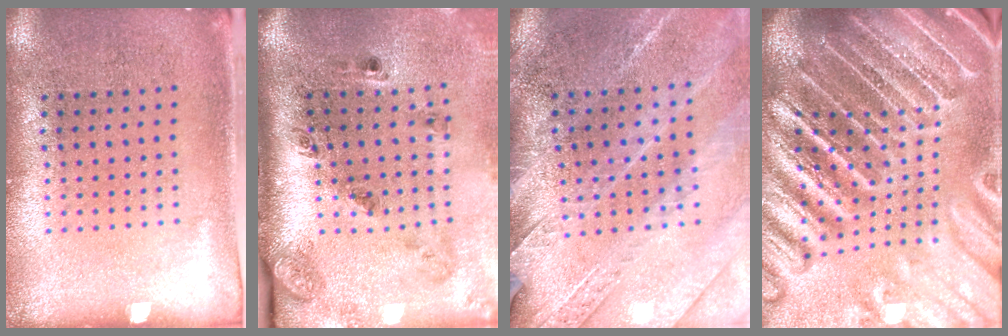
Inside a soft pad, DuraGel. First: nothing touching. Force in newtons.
{"total": 2.8, "press": 1.7, "slide": 2.2}
{"total": 2.9, "press": 2.9, "slide": 0.4}
{"total": 5.2, "press": 4.6, "slide": 2.5}